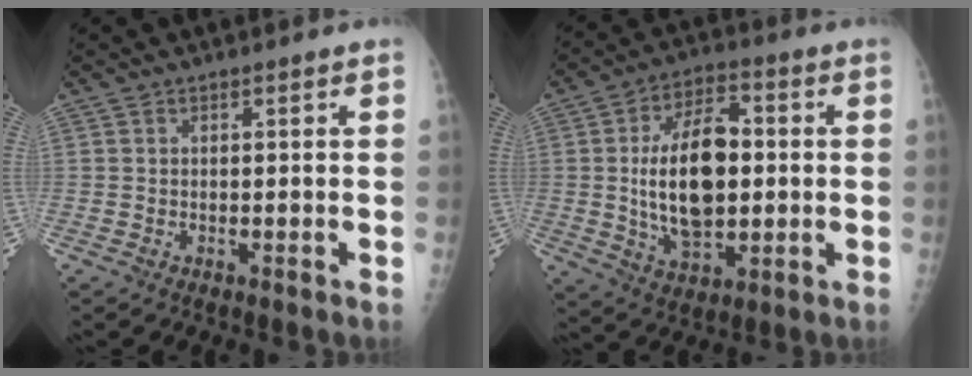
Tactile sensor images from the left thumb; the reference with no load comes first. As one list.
[{"total": 16.5, "force": [0.1, 9.3, 13.6], "torque": [-0.211, 0.006, 0.005]}]